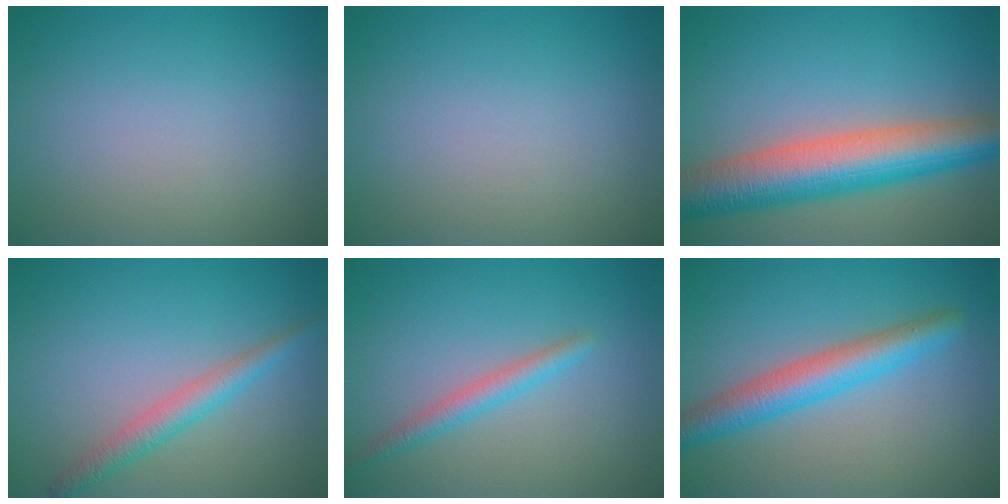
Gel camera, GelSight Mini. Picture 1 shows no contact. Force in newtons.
{"total": 0.0}
{"total": 9.3, "press": 9.3, "slide": 0.4}
{"total": 2.7, "press": 2.7, "slide": 0.2}
{"total": 2.2, "press": 2.2, "slide": 0.0}
{"total": 4.6, "press": 4.6, "slide": 0.1}